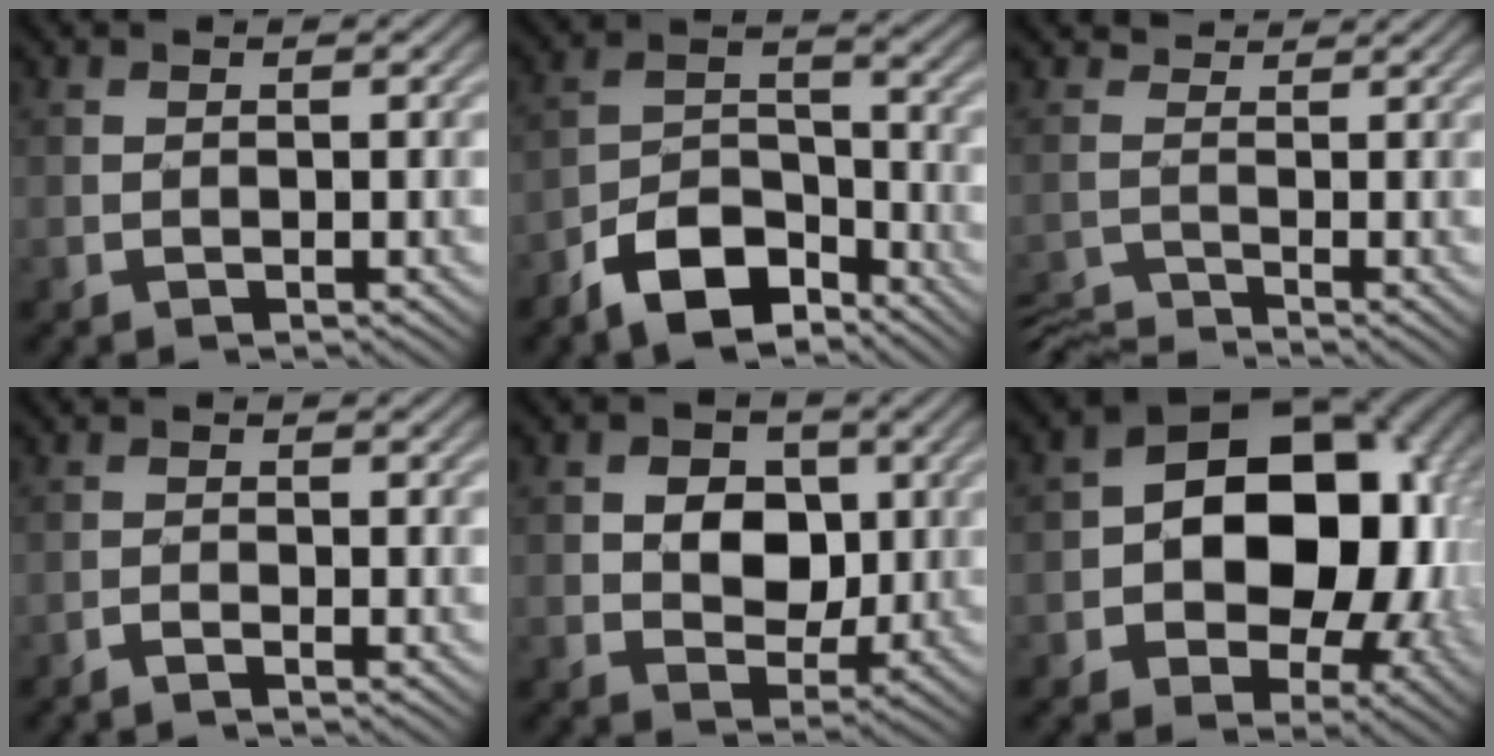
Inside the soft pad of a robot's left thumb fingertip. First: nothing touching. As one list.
[{"total": 9.5, "force": [-6.8, 4.4, 5.0], "torque": [-0.087, -0.004, -0.139]}, {"total": 3.2, "force": [-2.6, 1.4, 1.2], "torque": [-0.036, -0.016, -0.061]}, {"total": 1.1, "force": [-1.0, 0.0, 0.6], "torque": [-0.010, 0.000, -0.024]}, {"total": 6.7, "force": [0.9, 5.3, 3.9], "torque": [-0.078, 0.001, 0.008]}, {"total": 15.3, "force": [-0.5, 10.6, 11.0], "torque": [-0.145, 0.000, -0.010]}]